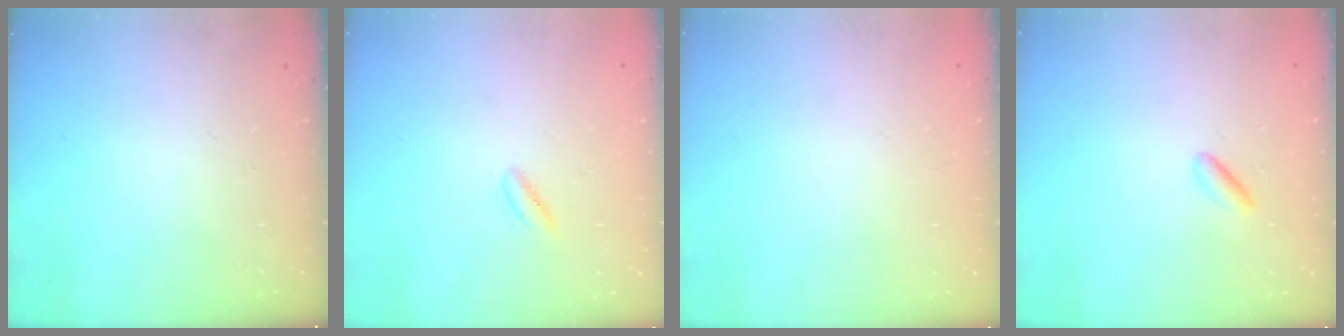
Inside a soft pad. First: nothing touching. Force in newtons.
{"total": 2.6, "press": 2.4, "slide": 1.1}
{"total": 2.2, "press": 2.2, "slide": 0.1}
{"total": 1.5, "press": 1.3, "slide": 0.7}